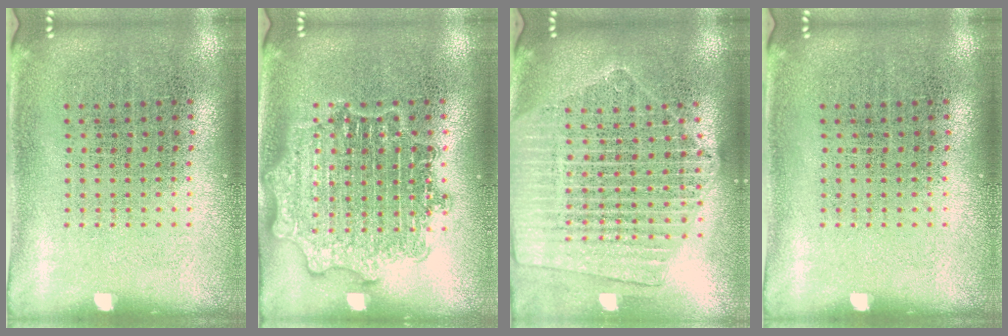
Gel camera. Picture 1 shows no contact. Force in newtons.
{"total": 2.0, "press": 2.0, "slide": 0.3}
{"total": 2.2, "press": 2.0, "slide": 0.9}
{"total": 0.0}